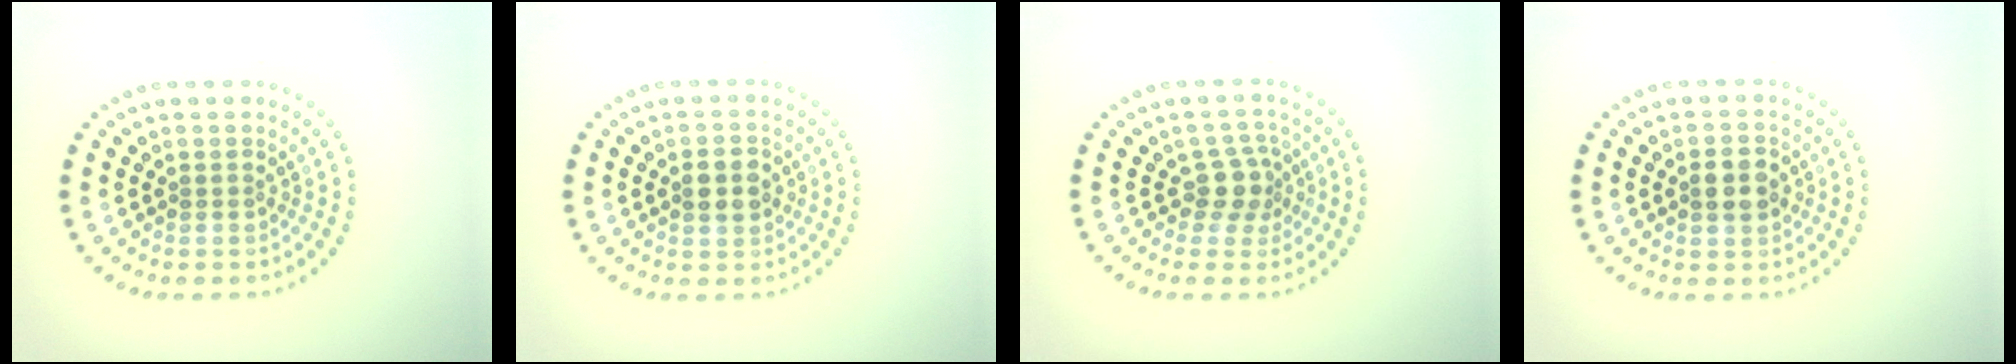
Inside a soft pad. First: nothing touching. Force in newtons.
{"total": 2.8, "press": 2.8, "slide": 0.2}
{"total": 2.6, "press": 2.1, "slide": 1.6}
{"total": 3.2, "press": 3.2, "slide": 0.1}